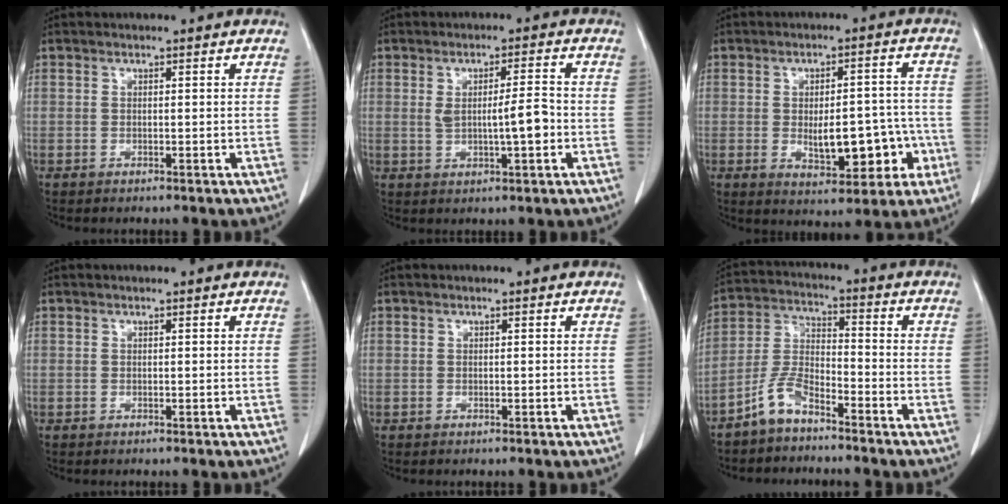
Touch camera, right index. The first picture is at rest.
{"total": 5.4, "force": [-0.4, 0.7, 5.4], "torque": [-0.091, 0.003, -0.002]}
{"total": 10.5, "force": [-2.4, 4.7, 9.1], "torque": [-0.119, 0.020, -0.020]}
{"total": 0.0}
{"total": 0.0}
{"total": 6.6, "force": [-5.1, 2.2, 3.6], "torque": [-0.086, 0.000, -0.107]}